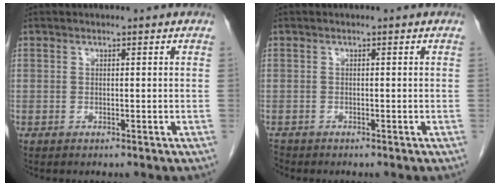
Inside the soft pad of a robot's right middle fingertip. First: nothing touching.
{"total": 1.1, "force": [-1.1, 0.4, 0.0], "torque": [-0.004, -0.002, -0.018]}